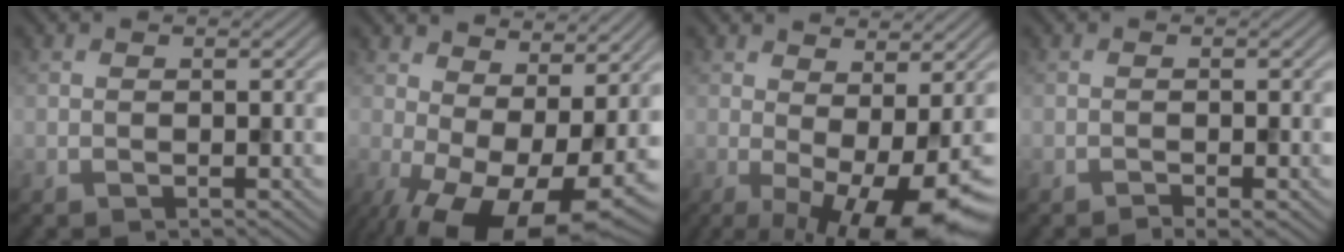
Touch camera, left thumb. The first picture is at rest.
{"total": 14.6, "force": [-1.9, 6.8, 12.8], "torque": [-0.213, -0.019, -0.007]}
{"total": 10.2, "force": [-2.3, 3.1, 9.5], "torque": [-0.128, 0.000, -0.028]}
{"total": 1.4, "force": [-1.0, 0.1, 1.0], "torque": [-0.014, -0.001, -0.017]}